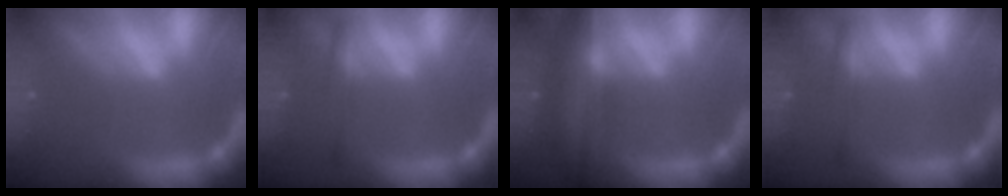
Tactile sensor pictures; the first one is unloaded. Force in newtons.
{"total": 2.4}
{"total": 9.0}
{"total": 2.4}